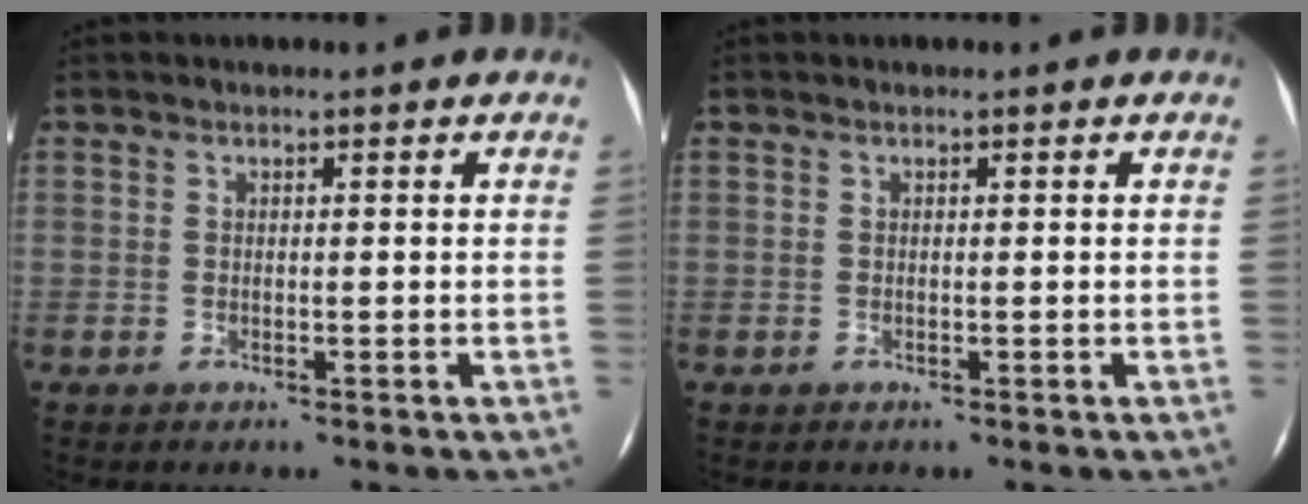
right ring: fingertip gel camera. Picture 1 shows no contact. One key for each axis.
{"total": 0.0}